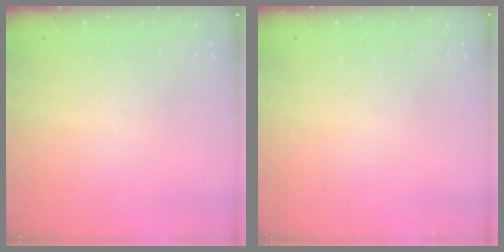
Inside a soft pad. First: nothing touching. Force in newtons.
{"total": 0.0}